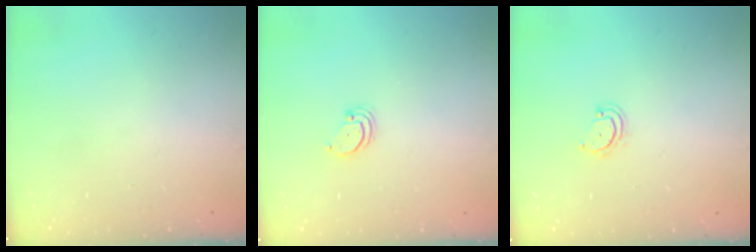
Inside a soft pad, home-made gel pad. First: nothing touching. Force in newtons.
{"total": 2.0, "press": 2.0, "slide": 0.2}
{"total": 3.4, "press": 3.4, "slide": 0.2}